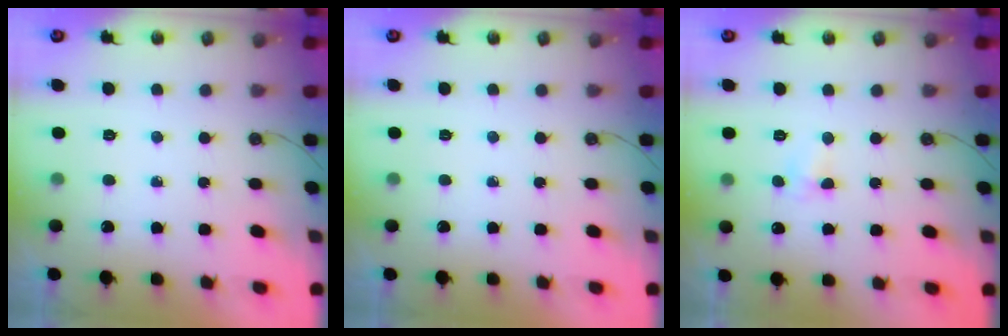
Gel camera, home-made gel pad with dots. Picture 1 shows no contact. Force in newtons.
{"total": 0.0}
{"total": 3.9, "press": 3.9, "slide": 0.5}